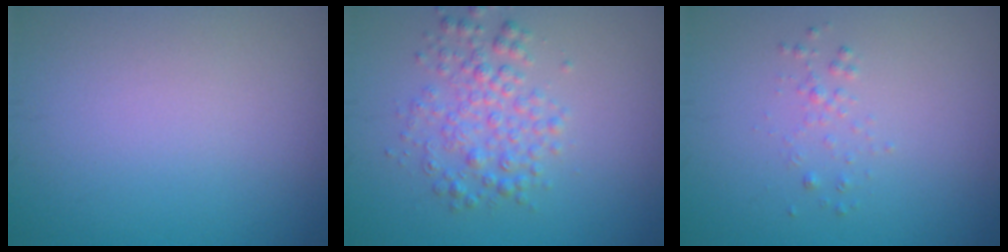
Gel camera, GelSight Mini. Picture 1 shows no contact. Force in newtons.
{"total": 3.2, "press": 3.2, "slide": 0.0}
{"total": 0.9, "press": 0.9, "slide": 0.0}